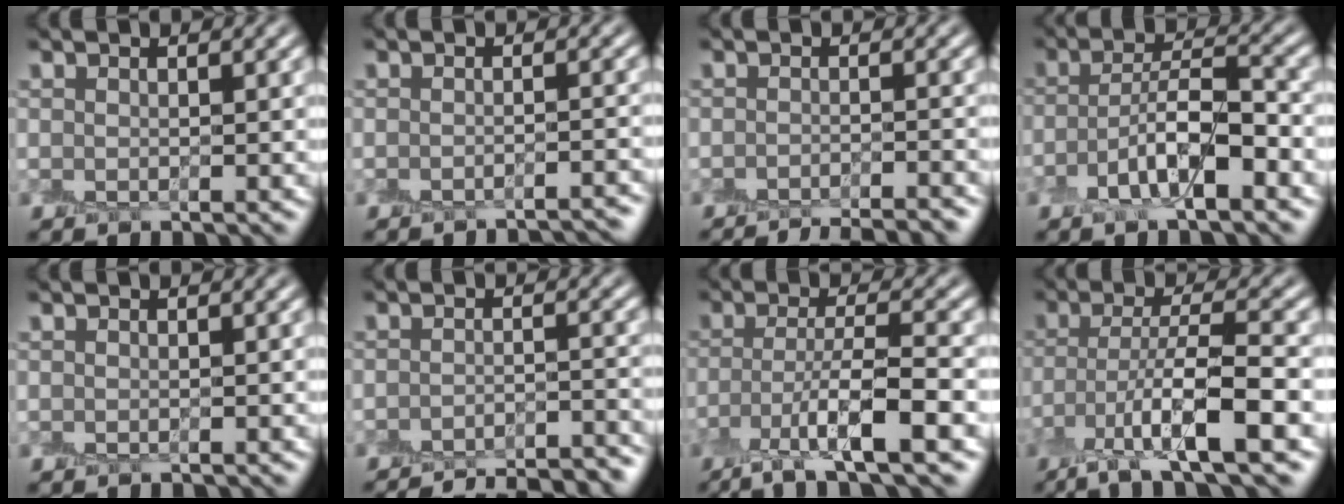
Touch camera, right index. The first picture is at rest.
{"total": 2.9, "force": [-2.8, 0.1, 0.8], "torque": [0.003, 0.004, -0.036]}
{"total": 6.5, "force": [-6.0, 1.1, 2.0], "torque": [-0.006, 0.004, -0.071]}
{"total": 5.2, "force": [-2.4, 1.5, 4.3], "torque": [-0.084, 0.010, -0.047]}
{"total": 0.0}
{"total": 10.3, "force": [-9.6, 2.5, 2.7], "torque": [-0.014, -0.007, -0.113]}
{"total": 6.6, "force": [-3.6, 0.8, 5.5], "torque": [-0.091, 0.000, -0.071]}
{"total": 7.7, "force": [-4.1, 1.1, 6.4], "torque": [-0.109, -0.001, -0.078]}